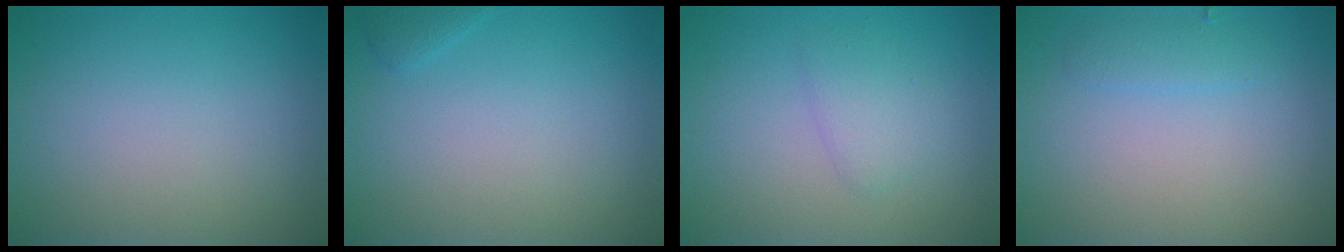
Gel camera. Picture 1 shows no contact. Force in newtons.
{"total": 0.7, "press": 0.7, "slide": 0.1}
{"total": 1.8, "press": 1.8, "slide": 0.1}
{"total": 1.3, "press": 1.3, "slide": 0.1}